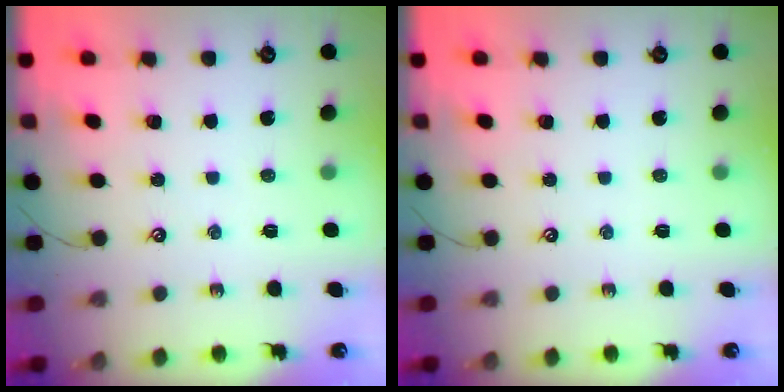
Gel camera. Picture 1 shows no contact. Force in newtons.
{"total": 0.0}